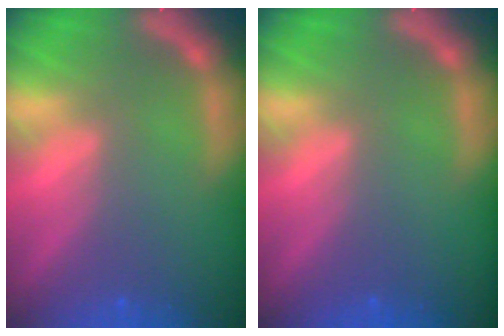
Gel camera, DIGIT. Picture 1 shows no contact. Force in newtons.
{"total": 0.0}